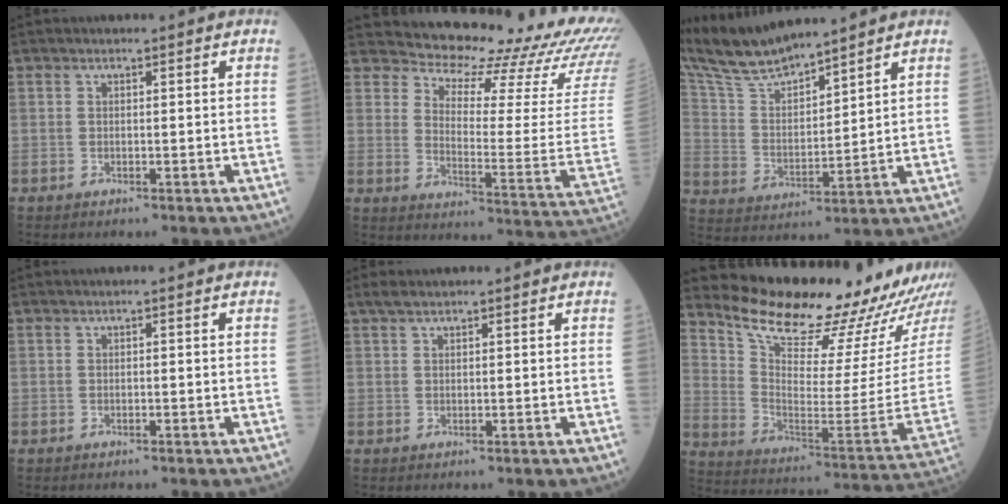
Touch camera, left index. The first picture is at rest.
{"total": 21.0, "force": [20.4, 1.8, 4.9], "torque": [-0.079, -0.136, 0.227]}
{"total": 12.9, "force": [11.9, 1.0, 4.9], "torque": [-0.113, 0.013, 0.236]}
{"total": 0.0}
{"total": 1.9, "force": [1.5, 0.4, 1.1], "torque": [-0.021, 0.017, 0.028]}
{"total": 22.8, "force": [21.2, 1.2, 8.3], "torque": [-0.151, -0.110, 0.303]}